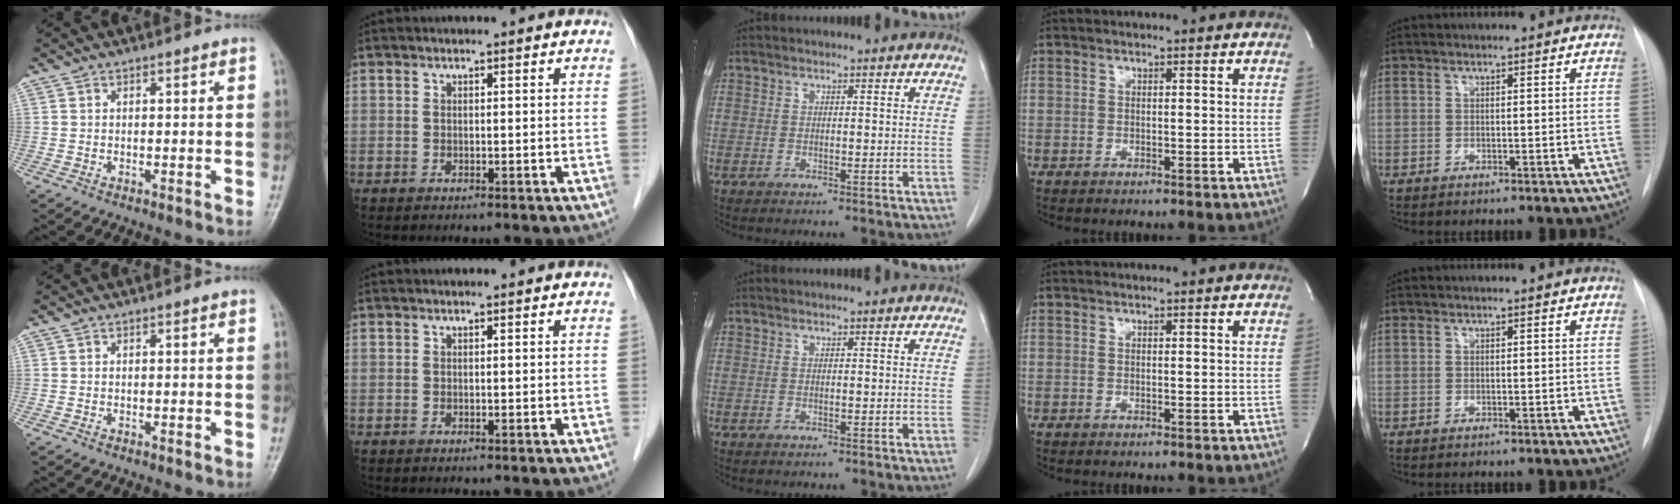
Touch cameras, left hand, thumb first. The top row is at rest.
{}